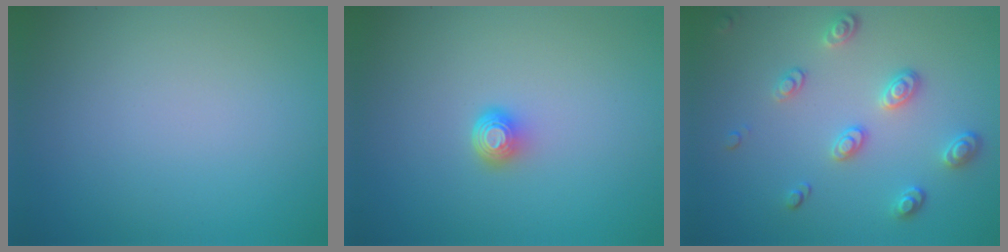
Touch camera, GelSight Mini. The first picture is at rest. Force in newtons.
{"total": 1.6, "press": 1.1, "slide": 1.1}
{"total": 2.8, "press": 2.4, "slide": 1.4}